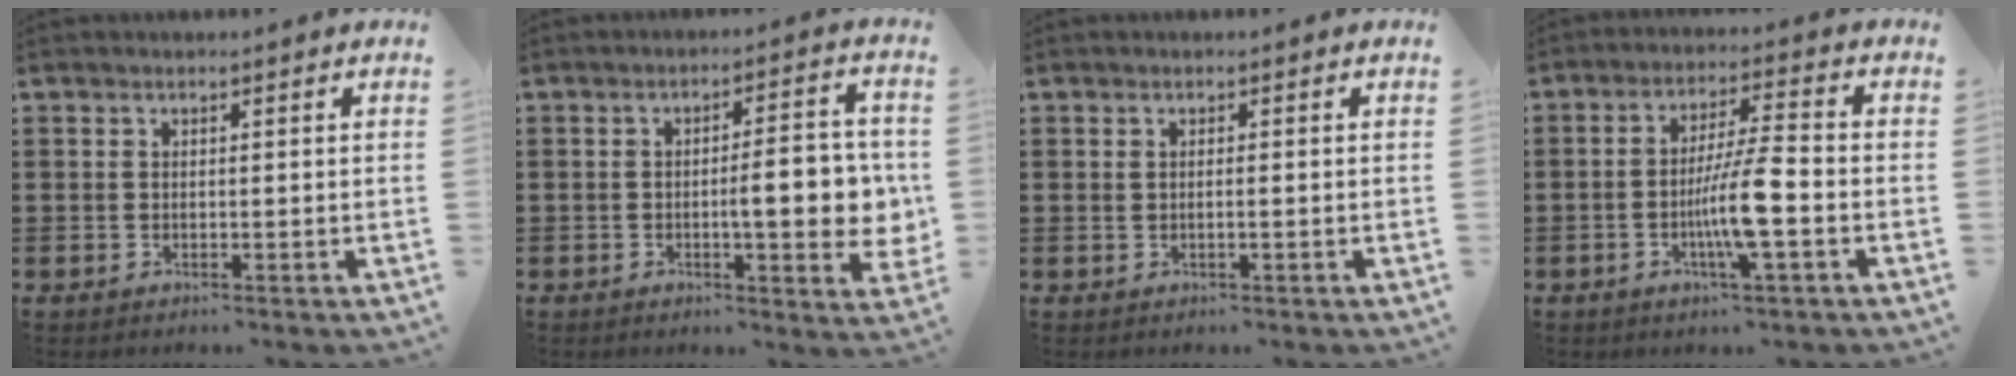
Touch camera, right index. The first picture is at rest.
{"total": 8.8, "force": [-0.8, 2.4, 8.4], "torque": [-0.110, -0.007, -0.018]}
{"total": 0.7, "force": [-0.1, -0.1, 0.7], "torque": [-0.012, -0.004, -0.001]}
{"total": 8.1, "force": [-2.4, 0.7, 7.7], "torque": [-0.149, -0.008, -0.051]}